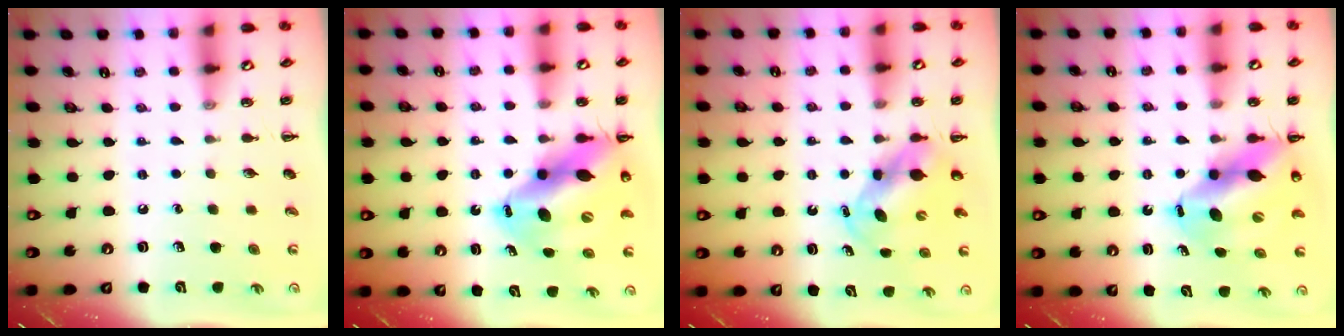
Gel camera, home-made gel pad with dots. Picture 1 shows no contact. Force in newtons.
{"total": 16.7, "press": 16.0, "slide": 5.0}
{"total": 5.6, "press": 5.5, "slide": 0.9}
{"total": 12.4, "press": 11.9, "slide": 3.4}